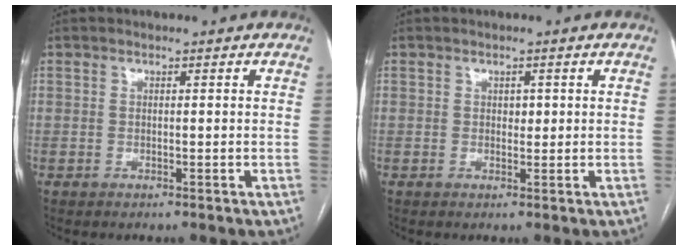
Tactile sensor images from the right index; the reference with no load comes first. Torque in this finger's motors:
{"motor_torque": [0.07, 0.02, 0.02, 0.01]}